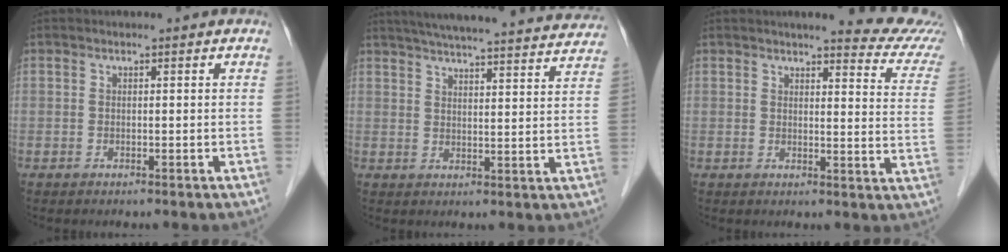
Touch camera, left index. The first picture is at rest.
{"total": 27.4, "force": [25.4, 2.2, 10.0], "torque": [-0.159, -0.020, 0.316]}
{"total": 11.0, "force": [10.4, 0.6, 3.6], "torque": [-0.029, -0.047, 0.093]}